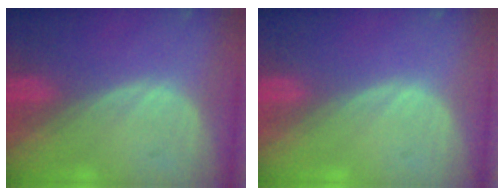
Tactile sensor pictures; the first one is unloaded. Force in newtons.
{"total": 0.0}